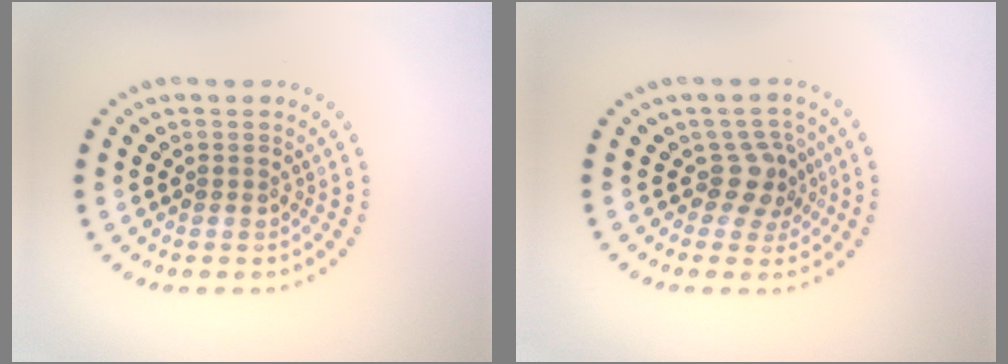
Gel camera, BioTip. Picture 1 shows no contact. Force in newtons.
{"total": 2.8, "press": 2.1, "slide": 1.8}